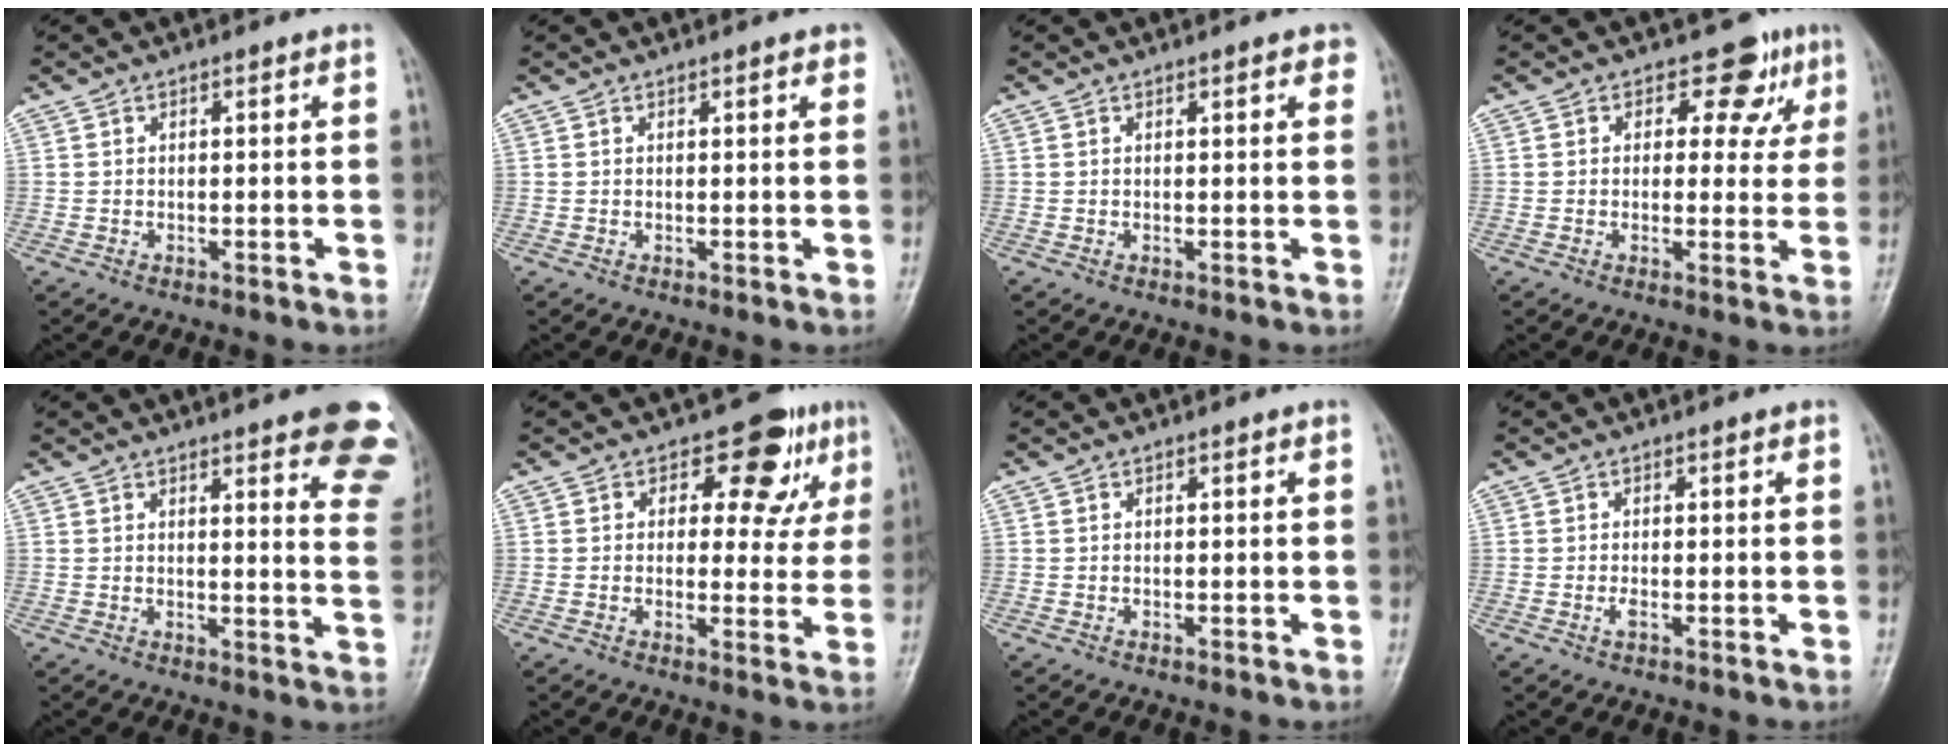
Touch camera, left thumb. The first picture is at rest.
{"total": 1.3, "force": [0.7, 0.3, 1.0], "torque": [-0.012, -0.001, 0.007]}
{"total": 1.9, "force": [1.1, 0.6, 1.4], "torque": [-0.012, -0.002, 0.011]}
{"total": 6.4, "force": [3.2, 4.7, 2.9], "torque": [0.011, -0.007, 0.033]}
{"total": 16.8, "force": [11.1, 3.8, 12.0], "torque": [-0.121, -0.046, 0.115]}
{"total": 8.7, "force": [4.4, 5.8, 4.8], "torque": [-0.010, -0.014, 0.051]}
{"total": 0.0}
{"total": 1.1, "force": [-0.4, 0.3, 1.0], "torque": [-0.020, 0.003, -0.006]}